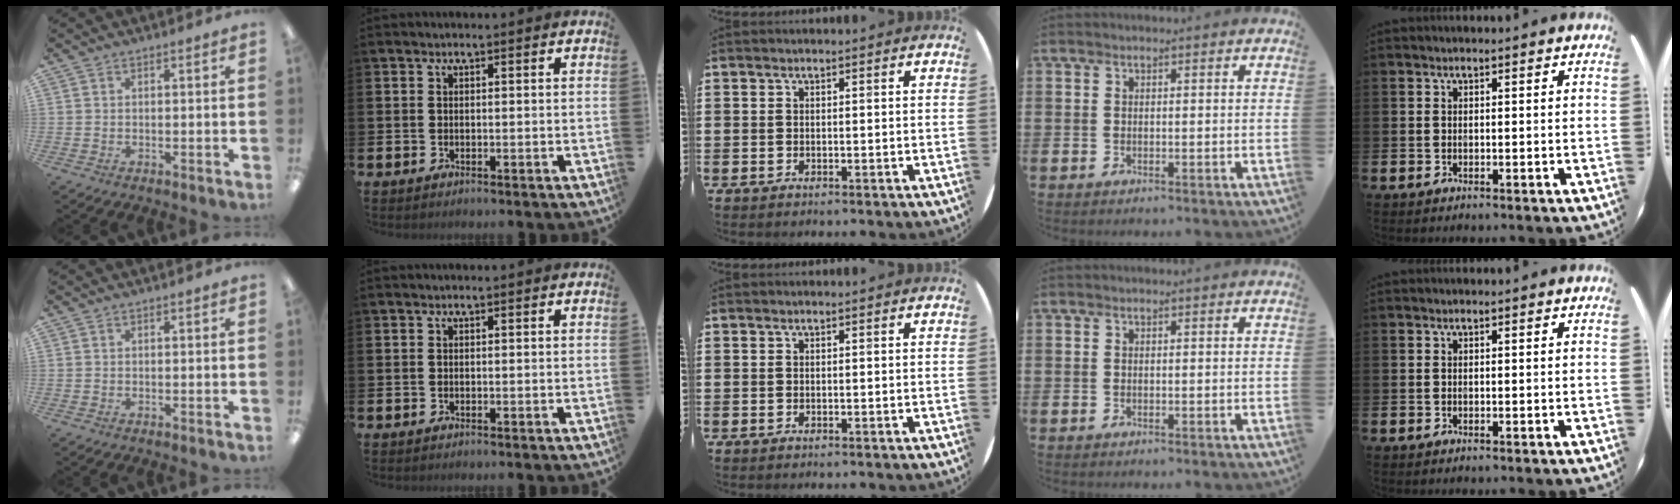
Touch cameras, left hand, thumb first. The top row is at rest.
{}